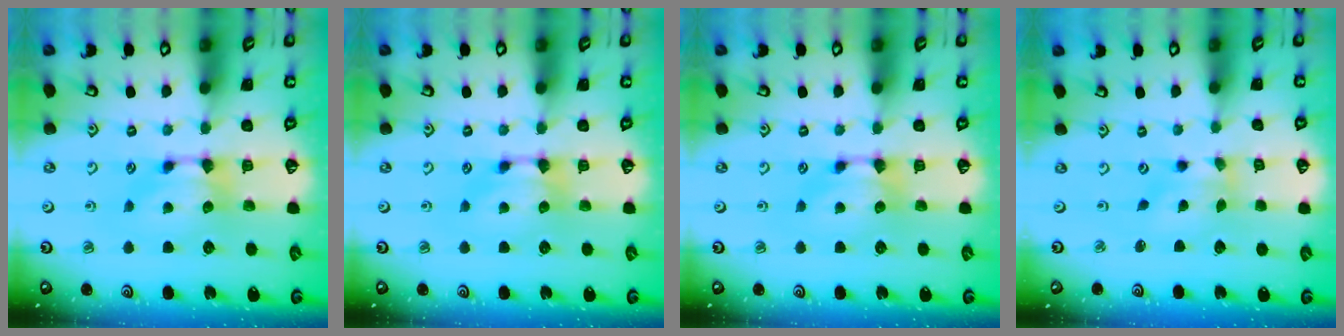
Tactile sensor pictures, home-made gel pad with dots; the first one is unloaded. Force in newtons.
{"total": 0.0}
{"total": 0.0}
{"total": 1.3, "press": 0.4, "slide": 1.3}